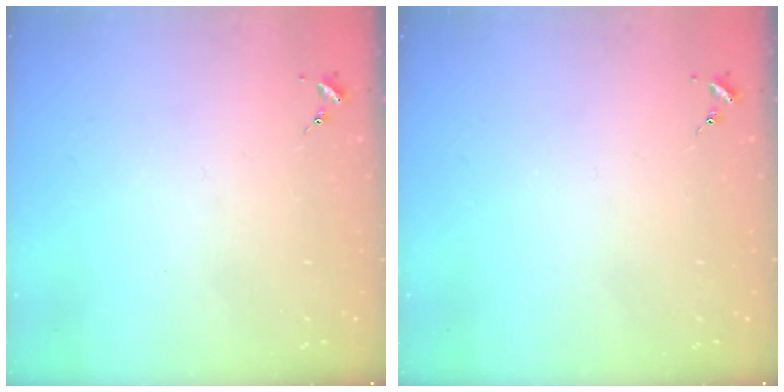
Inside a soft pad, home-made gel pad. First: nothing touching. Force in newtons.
{"total": 0.0}